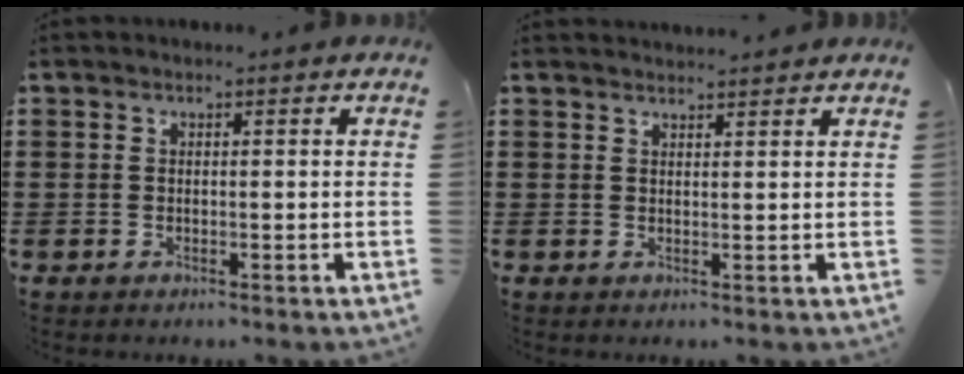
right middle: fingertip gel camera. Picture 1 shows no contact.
{"total": 1.7, "force": [1.7, 0.0, 0.1], "torque": [-0.005, 0.002, 0.032]}